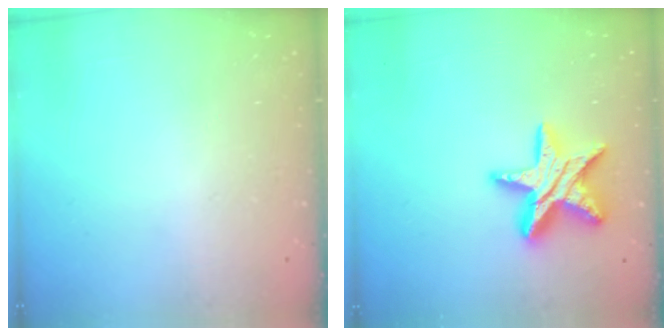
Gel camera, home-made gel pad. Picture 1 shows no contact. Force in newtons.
{"total": 17.9, "press": 17.8, "slide": 1.3}